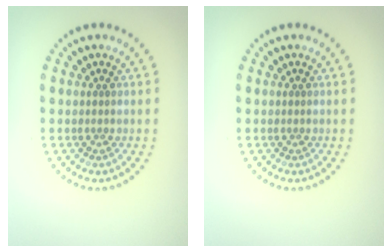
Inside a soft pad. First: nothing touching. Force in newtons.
{"total": 0.0}